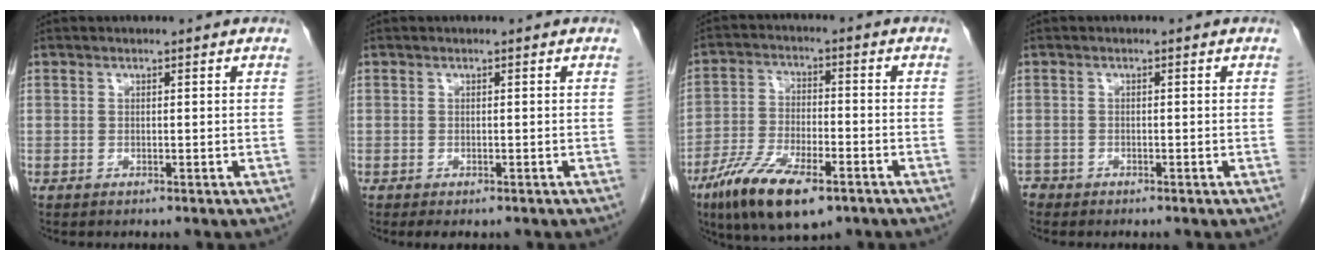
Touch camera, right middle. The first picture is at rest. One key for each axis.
{"total": 1.7, "fx": -1.1, "fy": 0.8, "fz": 0.9, "tx": -0.012, "ty": -0.002, "tz": -0.009}
{"total": 12.6, "fx": -7.6, "fy": 4.0, "fz": 9.2, "tx": -0.177, "ty": -0.019, "tz": -0.132}
{"total": 1.2, "fx": -1.1, "fy": 0.6, "fz": 0.0, "tx": -0.005, "ty": -0.002, "tz": -0.021}